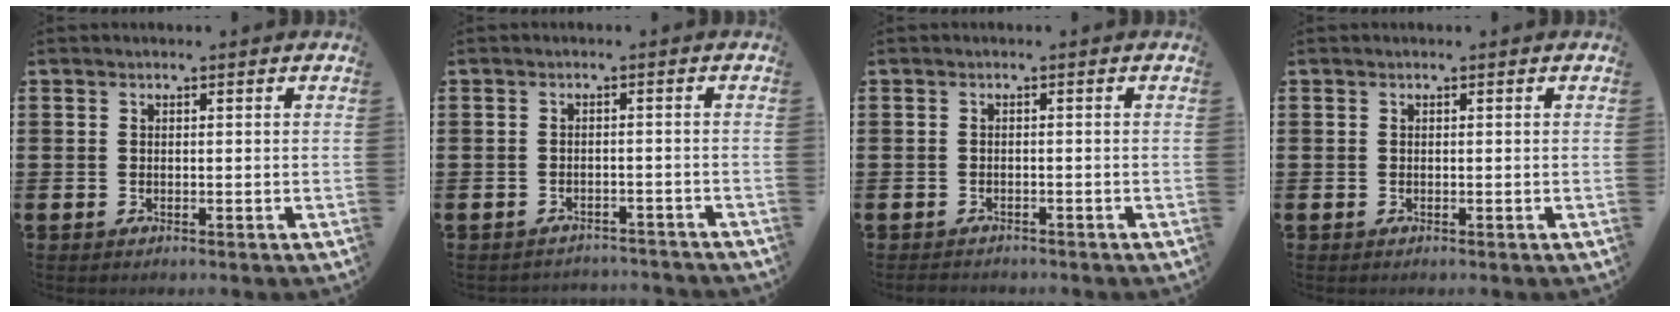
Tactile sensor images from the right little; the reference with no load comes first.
{"total": 1.6, "force": [-1.6, 0.0, -0.1], "torque": [-0.003, 0.002, -0.036]}
{"total": 0.8, "force": [-0.8, 0.1, 0.0], "torque": [-0.002, 0.000, -0.017]}
{"total": 0.0}